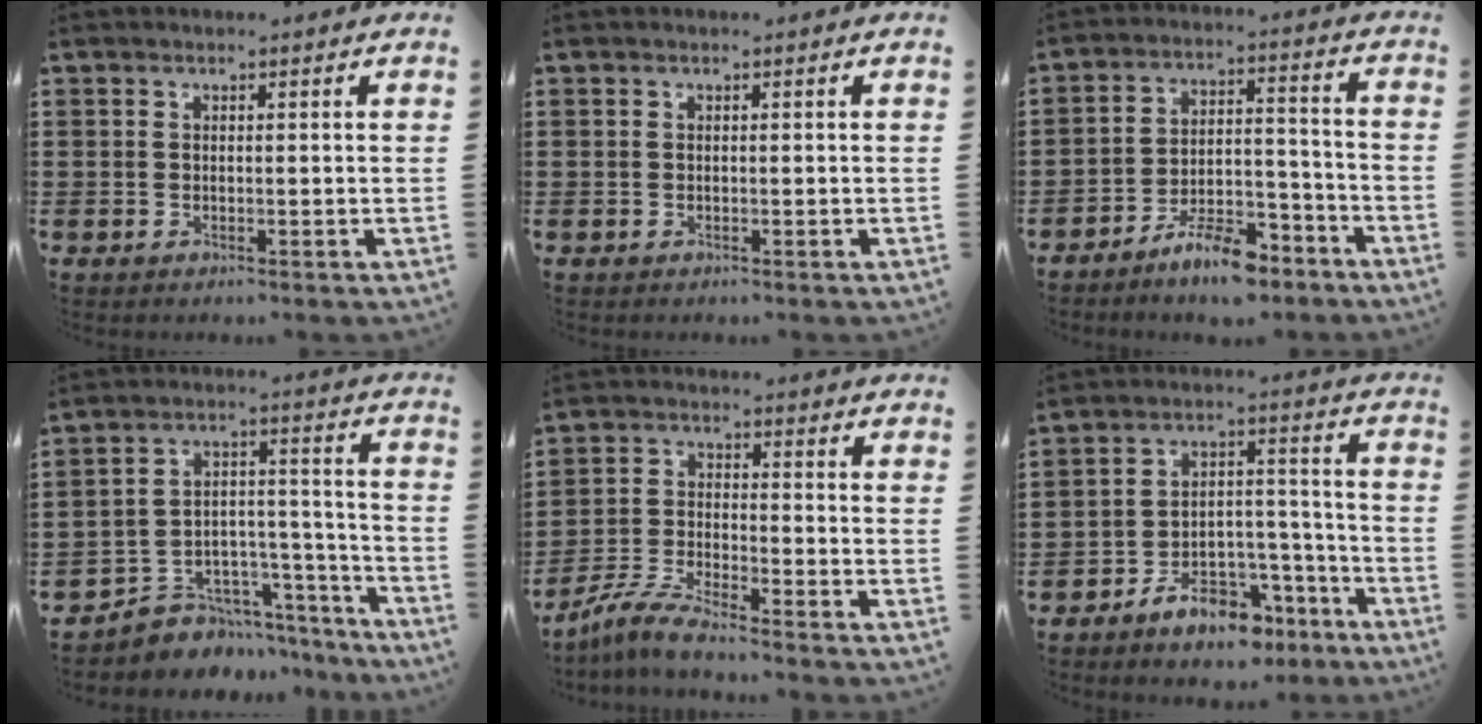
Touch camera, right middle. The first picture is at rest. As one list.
[{"total": 0.0}, {"total": 8.2, "force": [-7.1, 1.8, 3.5], "torque": [-0.060, 0.021, -0.134]}, {"total": 5.5, "force": [-4.7, 2.8, 0.2], "torque": [-0.010, 0.013, -0.092]}, {"total": 5.9, "force": [-5.3, 0.2, 2.4], "torque": [-0.068, -0.012, -0.108]}, {"total": 8.6, "force": [-7.2, 3.3, 3.3], "torque": [-0.048, 0.034, -0.131]}]